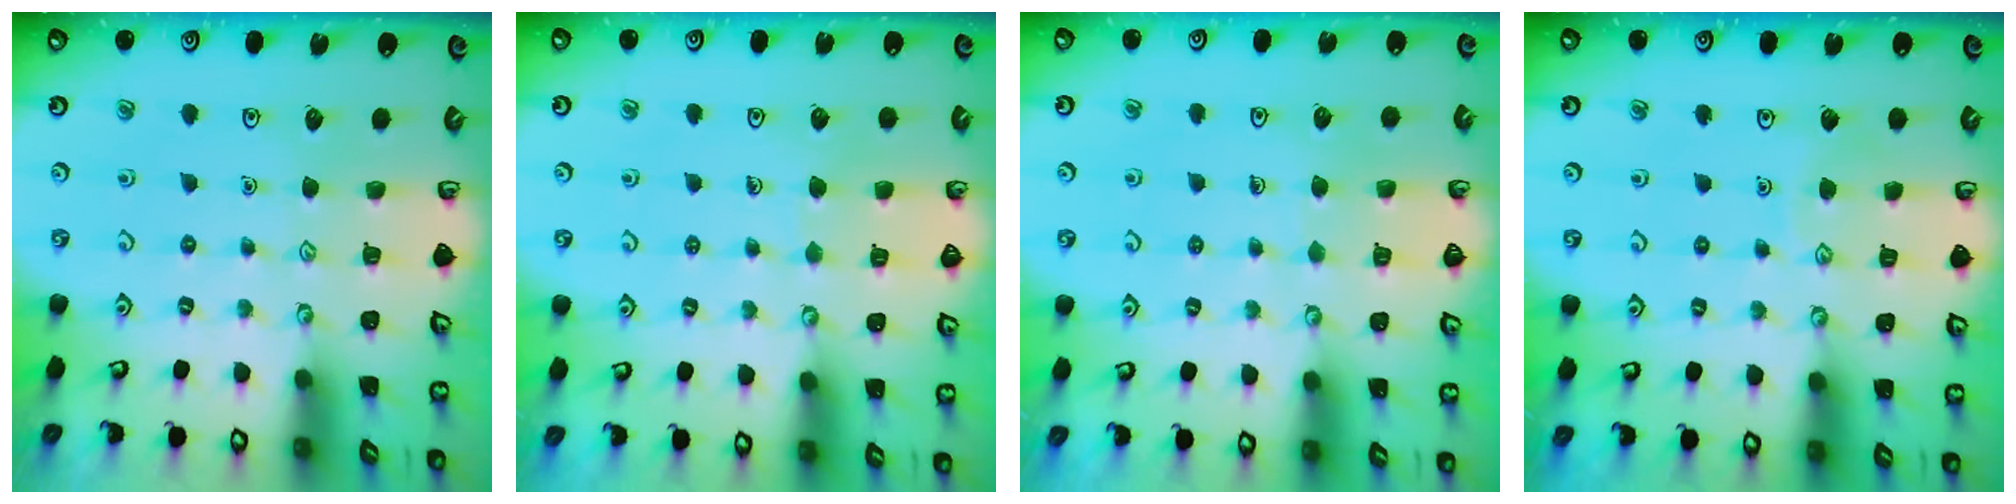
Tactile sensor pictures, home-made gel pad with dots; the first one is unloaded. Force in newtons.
{"total": 4.0, "press": 3.9, "slide": 0.4}
{"total": 3.0, "press": 3.0, "slide": 0.2}
{"total": 4.3, "press": 4.3, "slide": 0.5}